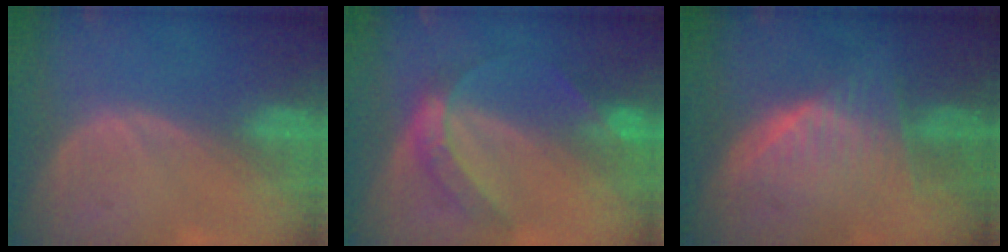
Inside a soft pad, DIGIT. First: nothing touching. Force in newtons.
{"total": 6.2, "press": 5.3, "slide": 3.3}
{"total": 6.4, "press": 6.2, "slide": 1.7}